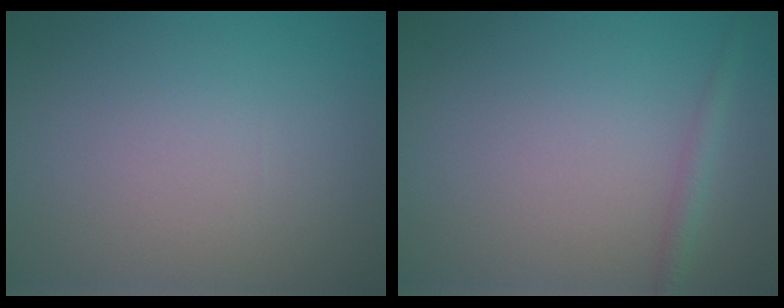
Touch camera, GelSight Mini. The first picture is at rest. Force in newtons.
{"total": 1.4, "press": 1.4, "slide": 0.0}